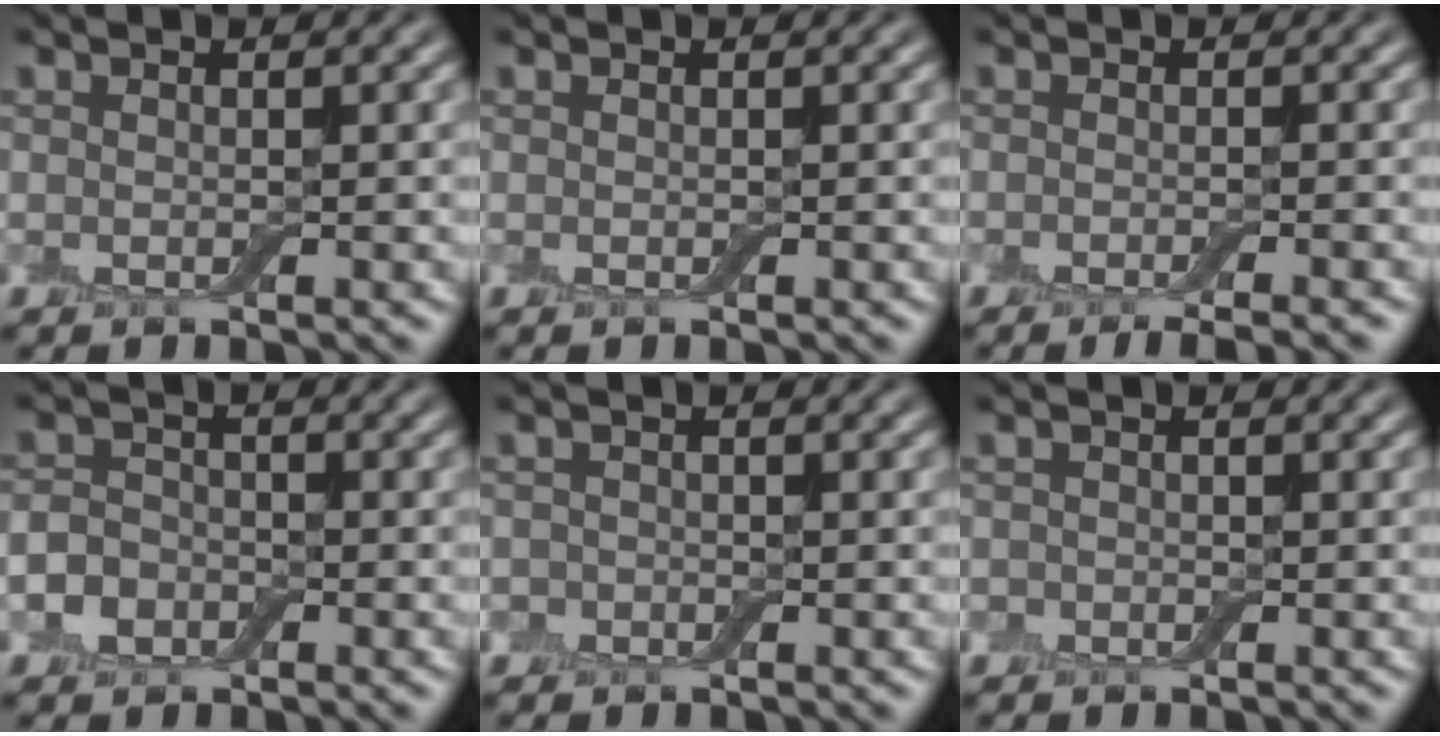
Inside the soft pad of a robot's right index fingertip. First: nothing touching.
{"total": 0.0}
{"total": 3.1, "force": [-2.2, 0.6, 2.1], "torque": [-0.023, -0.001, -0.034]}
{"total": 2.6, "force": [-1.2, 2.0, 1.1], "torque": [-0.017, 0.000, -0.032]}
{"total": 1.2, "force": [-0.5, 1.0, 0.1], "torque": [0.009, -0.002, -0.013]}
{"total": 0.9, "force": [-0.4, 0.8, 0.0], "torque": [0.006, -0.004, -0.009]}